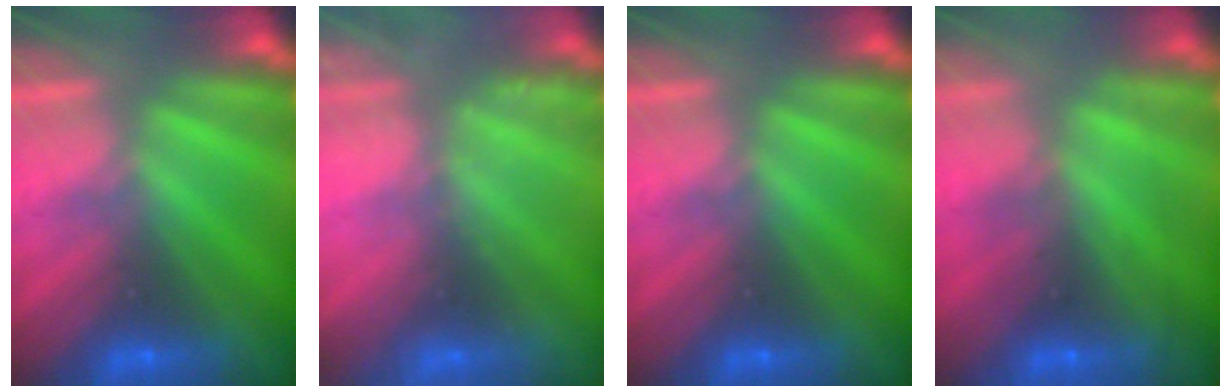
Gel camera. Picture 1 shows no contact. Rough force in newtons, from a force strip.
{"total": 2.4}
{"total": 0.0}
{"total": 2.2}